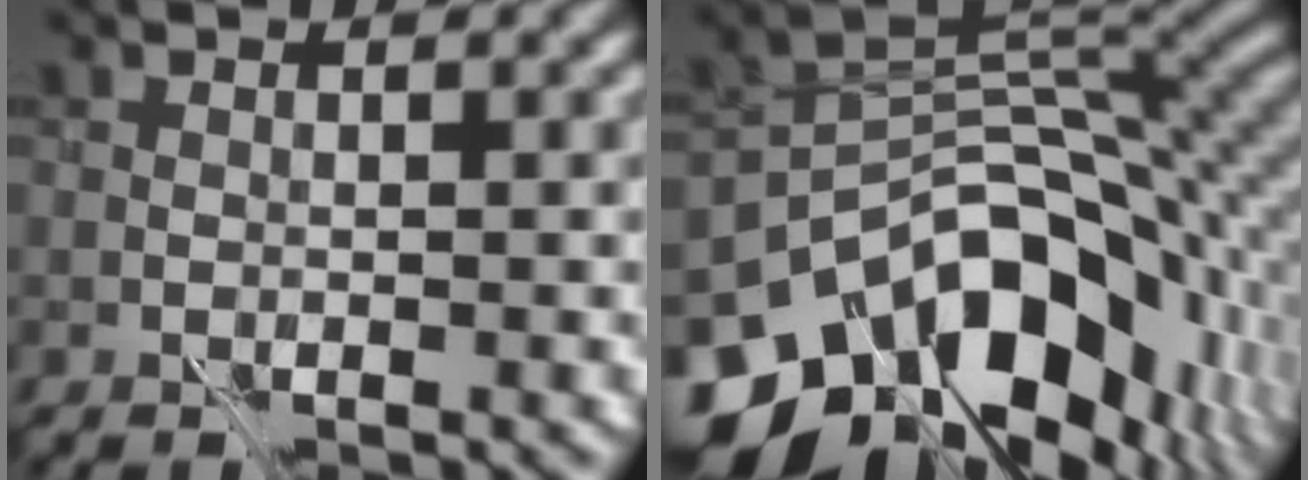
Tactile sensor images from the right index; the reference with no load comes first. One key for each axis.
{"total": 15.0, "fx": -8.2, "fy": 9.0, "fz": 8.8, "tx": -0.153, "ty": -0.009, "tz": -0.129}